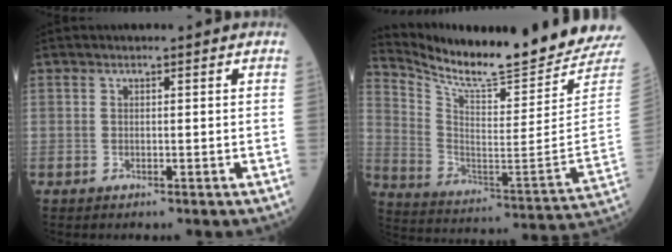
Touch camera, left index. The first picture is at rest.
{"total": 21.9, "force": [20.4, -0.2, 7.8], "torque": [-0.155, -0.116, 0.298]}